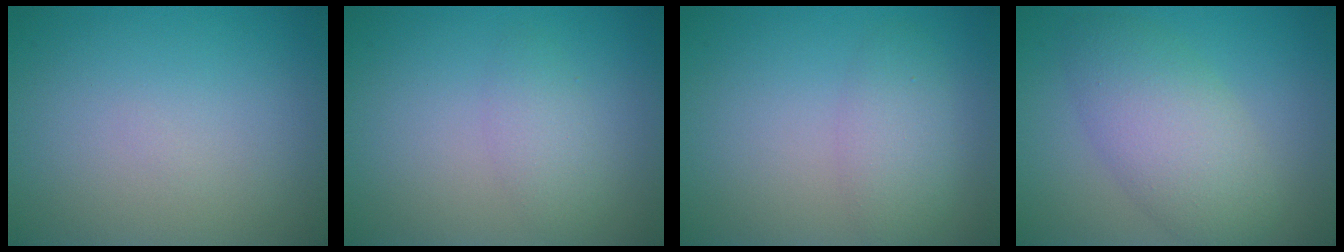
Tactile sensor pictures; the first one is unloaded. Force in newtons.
{"total": 1.8, "press": 1.8, "slide": 0.1}
{"total": 2.8, "press": 2.8, "slide": 0.1}
{"total": 5.6, "press": 5.5, "slide": 0.2}